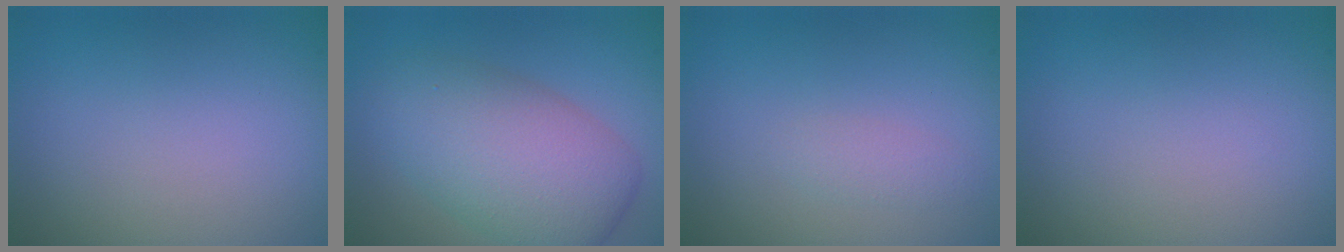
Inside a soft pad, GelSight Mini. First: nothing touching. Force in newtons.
{"total": 7.5, "press": 7.5, "slide": 0.2}
{"total": 1.0, "press": 1.0, "slide": 0.0}
{"total": 0.0}